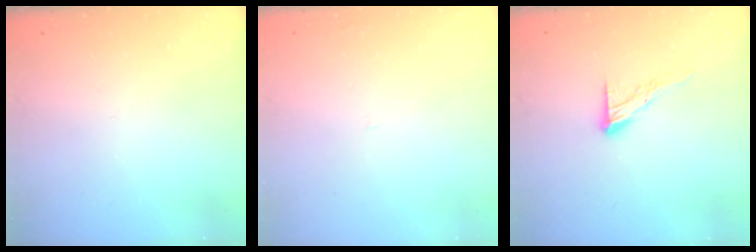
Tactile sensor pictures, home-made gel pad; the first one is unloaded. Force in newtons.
{"total": 0.9, "press": 0.9, "slide": 0.1}
{"total": 8.7, "press": 8.7, "slide": 0.7}